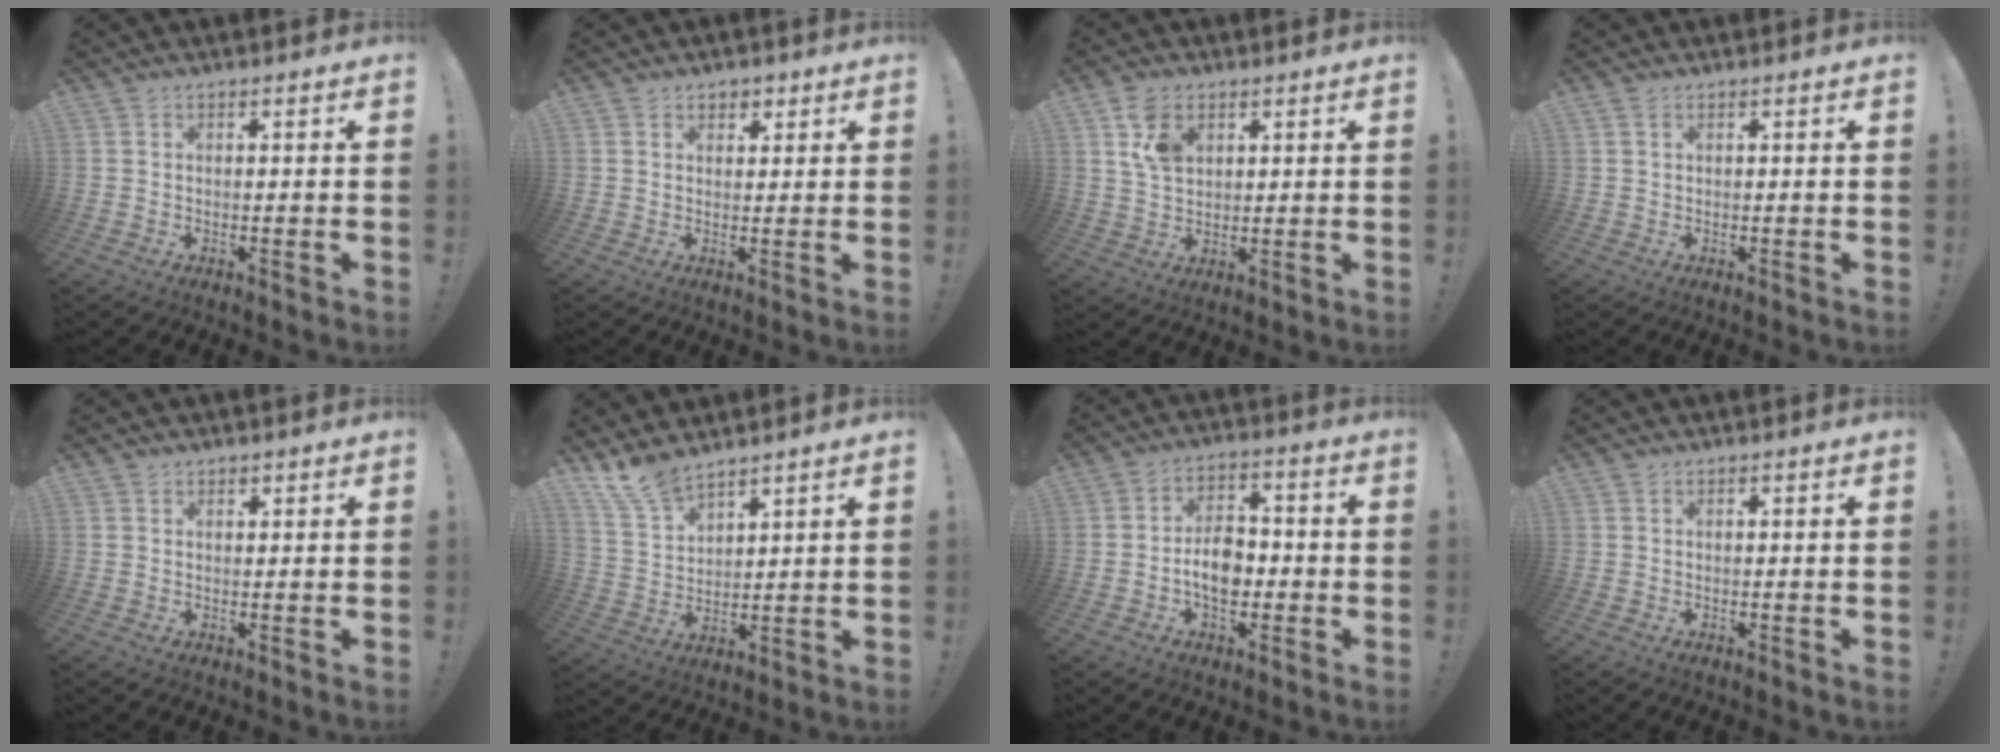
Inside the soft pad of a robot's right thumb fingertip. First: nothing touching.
{"total": 2.7, "force": [1.4, 2.3, 0.6], "torque": [0.002, -0.006, 0.022]}
{"total": 8.1, "force": [3.7, 5.3, 4.8], "torque": [-0.084, -0.005, 0.074]}
{"total": 0.9, "force": [0.6, 0.4, 0.5], "torque": [-0.003, -0.002, 0.010]}
{"total": 1.0, "force": [0.8, 0.7, 0.1], "torque": [0.002, -0.002, 0.014]}
{"total": 8.8, "force": [7.8, 2.8, 2.9], "torque": [-0.069, -0.050, 0.154]}
{"total": 9.3, "force": [-2.2, 6.2, 6.6], "torque": [-0.117, 0.011, -0.039]}
{"total": 0.0}